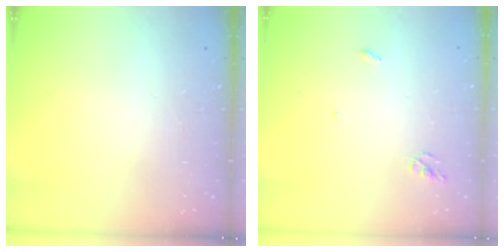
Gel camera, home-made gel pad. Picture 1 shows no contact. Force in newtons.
{"total": 2.6, "press": 2.6, "slide": 0.2}